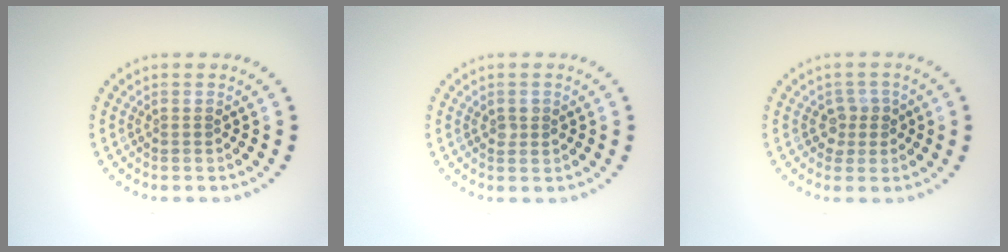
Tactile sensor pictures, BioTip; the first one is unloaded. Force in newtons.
{"total": 1.0, "press": 1.0, "slide": 0.2}
{"total": 1.8, "press": 1.4, "slide": 1.0}